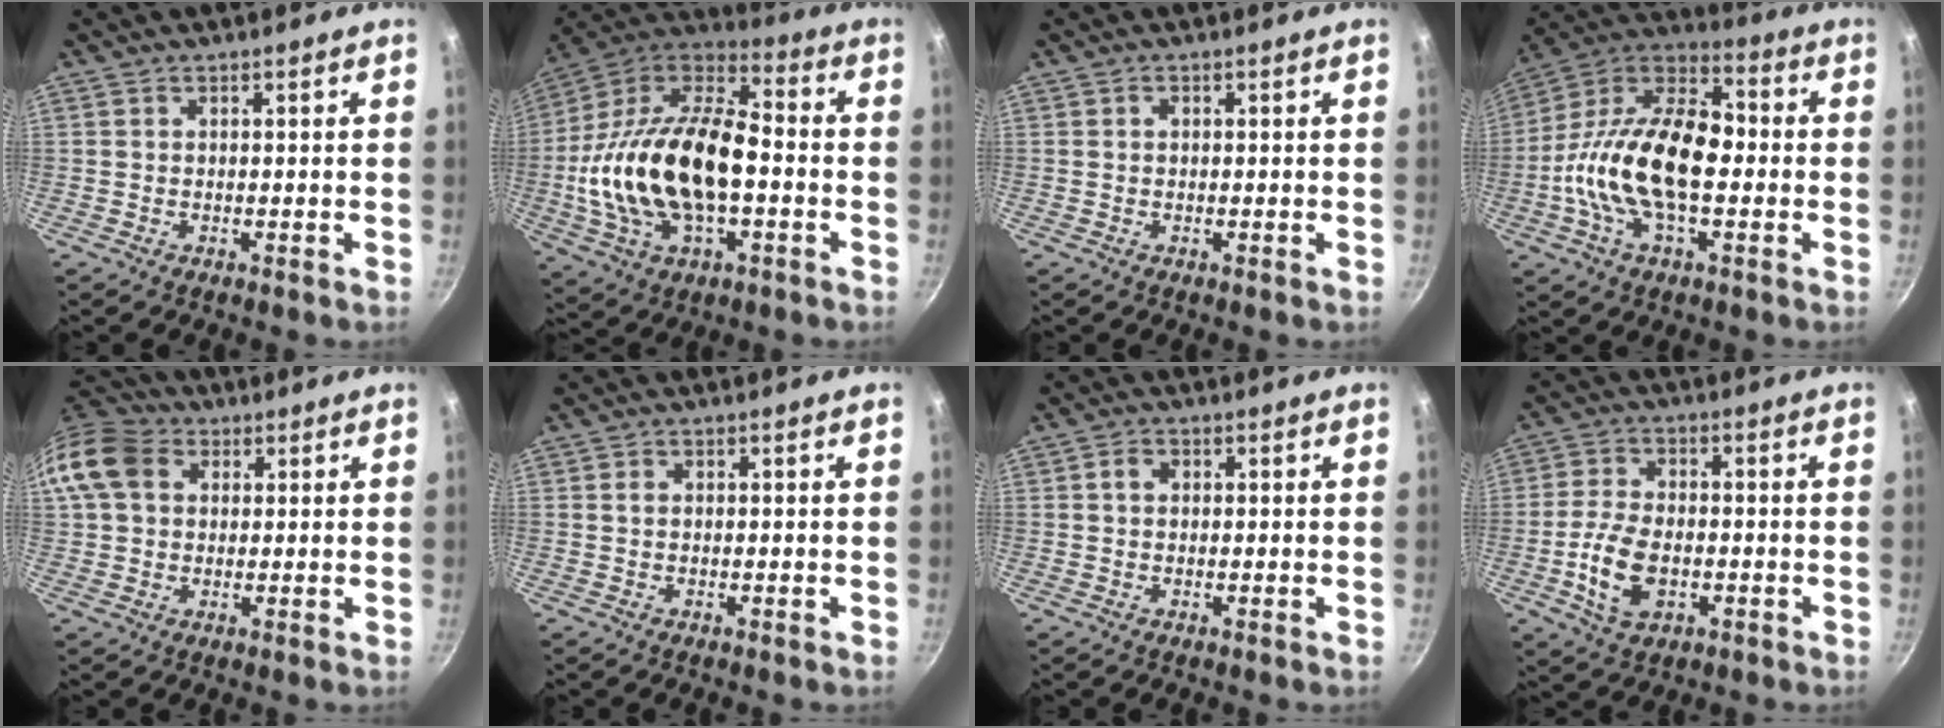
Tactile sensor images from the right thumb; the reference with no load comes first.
{"total": 26.0, "force": [-3.1, 14.0, 21.7], "torque": [-0.406, 0.041, -0.062]}
{"total": 0.6, "force": [0.1, 0.5, 0.4], "torque": [-0.006, 0.004, 0.003]}
{"total": 21.7, "force": [-2.4, 11.8, 18.1], "torque": [-0.310, 0.043, -0.065]}
{"total": 11.1, "force": [2.8, 8.7, 6.4], "torque": [-0.107, 0.016, 0.033]}
{"total": 0.8, "force": [0.1, 0.7, 0.5], "torque": [-0.007, 0.003, 0.002]}
{"total": 2.1, "force": [0.3, 1.6, 1.2], "torque": [-0.016, 0.005, 0.003]}
{"total": 9.5, "force": [-2.3, 5.8, 7.2], "torque": [-0.140, 0.012, -0.044]}